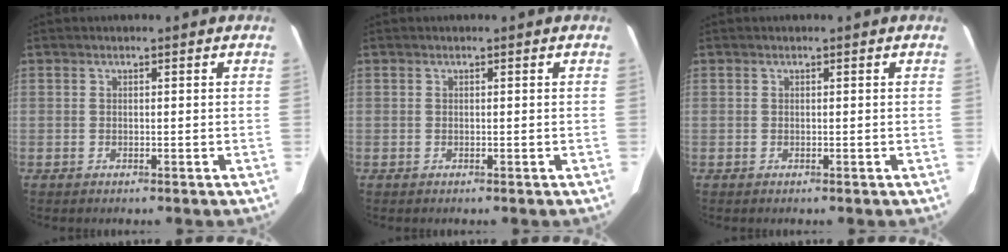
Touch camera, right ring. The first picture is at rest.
{"total": 0.0}
{"total": 0.0}